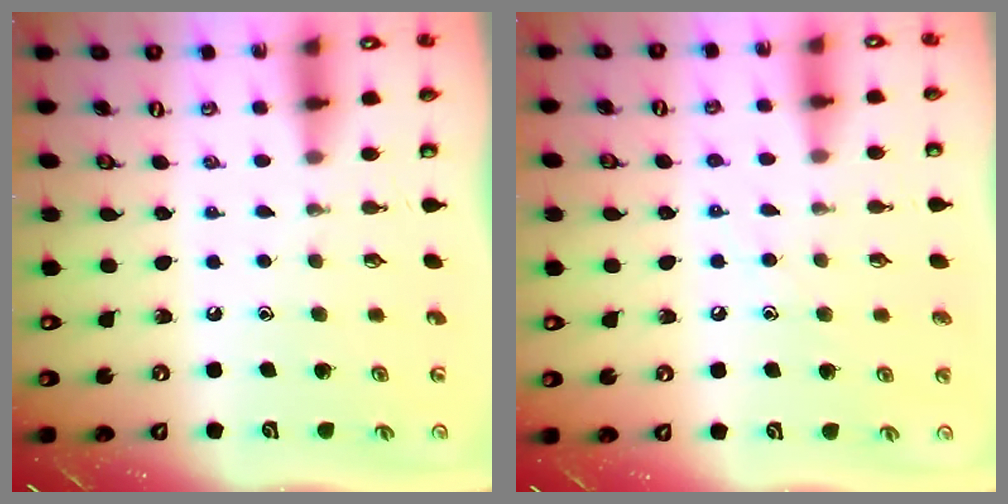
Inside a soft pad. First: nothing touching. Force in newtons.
{"total": 7.0, "press": 7.0, "slide": 0.4}